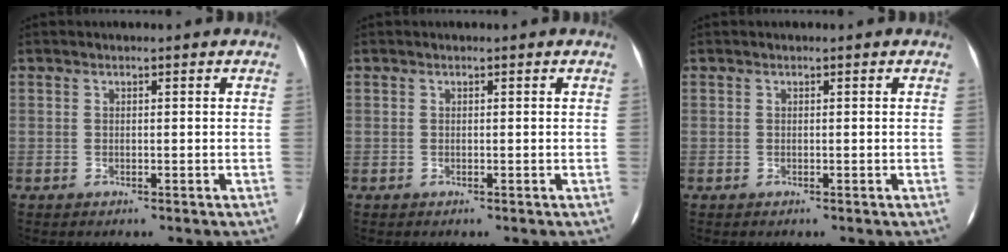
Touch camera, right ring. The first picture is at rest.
{"total": 0.0}
{"total": 0.0}